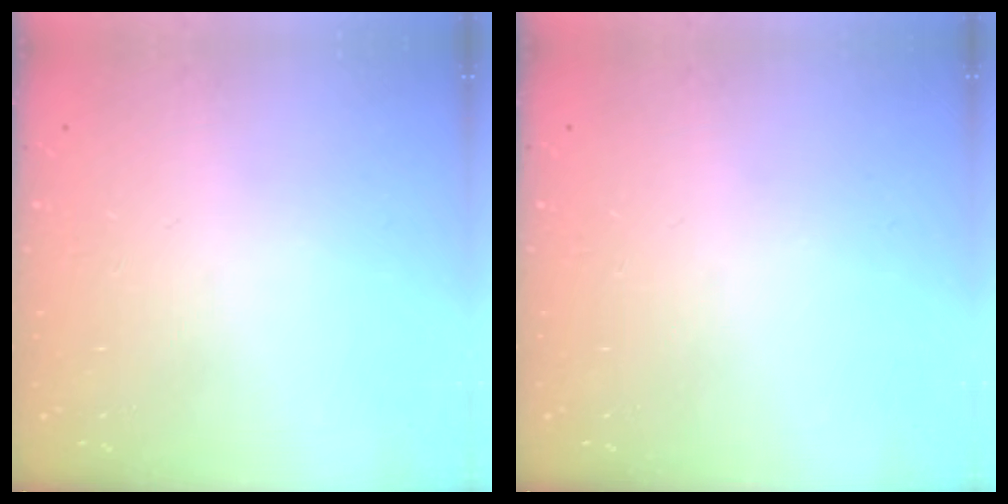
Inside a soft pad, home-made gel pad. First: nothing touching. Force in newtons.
{"total": 0.0}